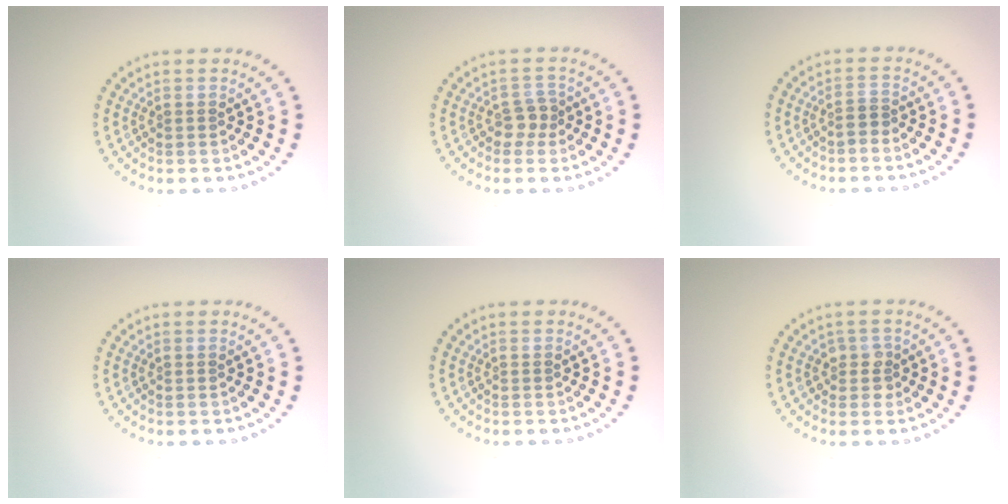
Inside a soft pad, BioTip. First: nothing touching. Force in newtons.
{"total": 1.8, "press": 1.5, "slide": 1.1}
{"total": 0.9, "press": 0.7, "slide": 0.6}
{"total": 0.0}
{"total": 0.0}
{"total": 1.6, "press": 1.4, "slide": 0.8}